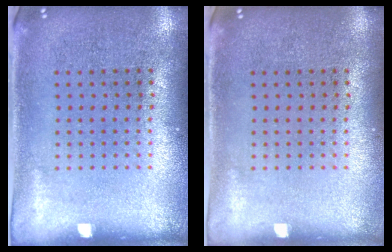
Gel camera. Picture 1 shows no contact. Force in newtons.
{"total": 0.0}